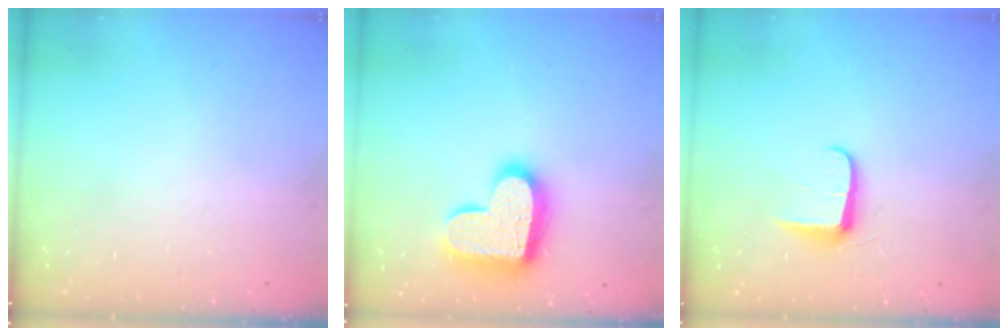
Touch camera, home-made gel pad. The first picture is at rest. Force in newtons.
{"total": 17.2, "press": 17.1, "slide": 1.3}
{"total": 6.8, "press": 6.7, "slide": 0.9}